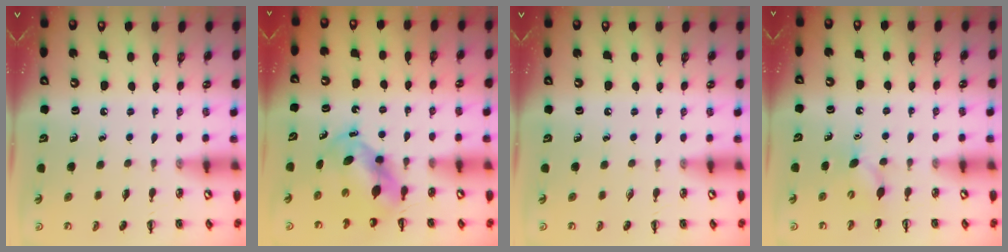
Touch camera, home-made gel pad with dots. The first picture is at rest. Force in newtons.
{"total": 5.5, "press": 5.3, "slide": 1.4}
{"total": 0.0}
{"total": 4.1, "press": 3.9, "slide": 1.3}